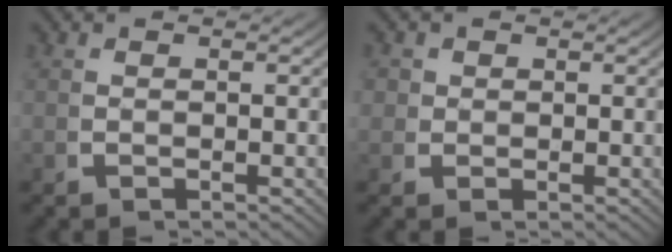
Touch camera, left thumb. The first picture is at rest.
{"total": 2.1, "force": [0.6, 2.0, 0.6], "torque": [-0.010, -0.005, 0.008]}